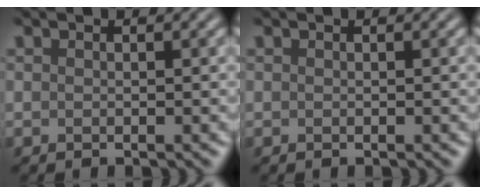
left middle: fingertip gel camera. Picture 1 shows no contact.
{"total": 0.0}